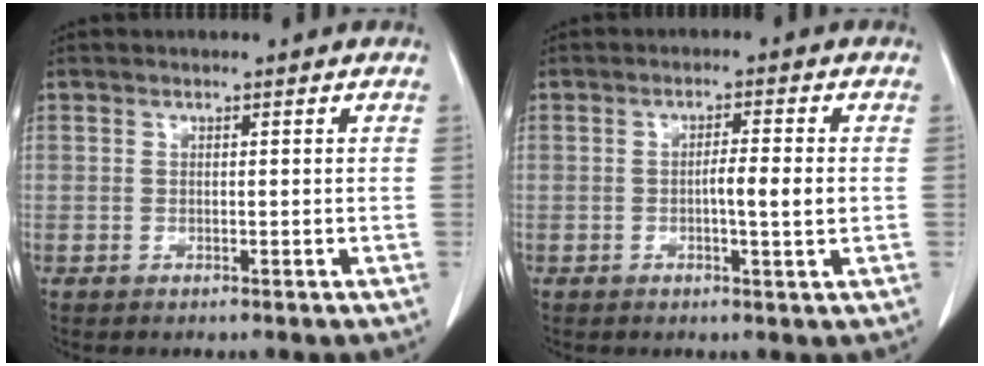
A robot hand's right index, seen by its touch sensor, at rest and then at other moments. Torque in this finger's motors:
{"motor_torque": [0.56, -0.15, 0.11, 0.04]}